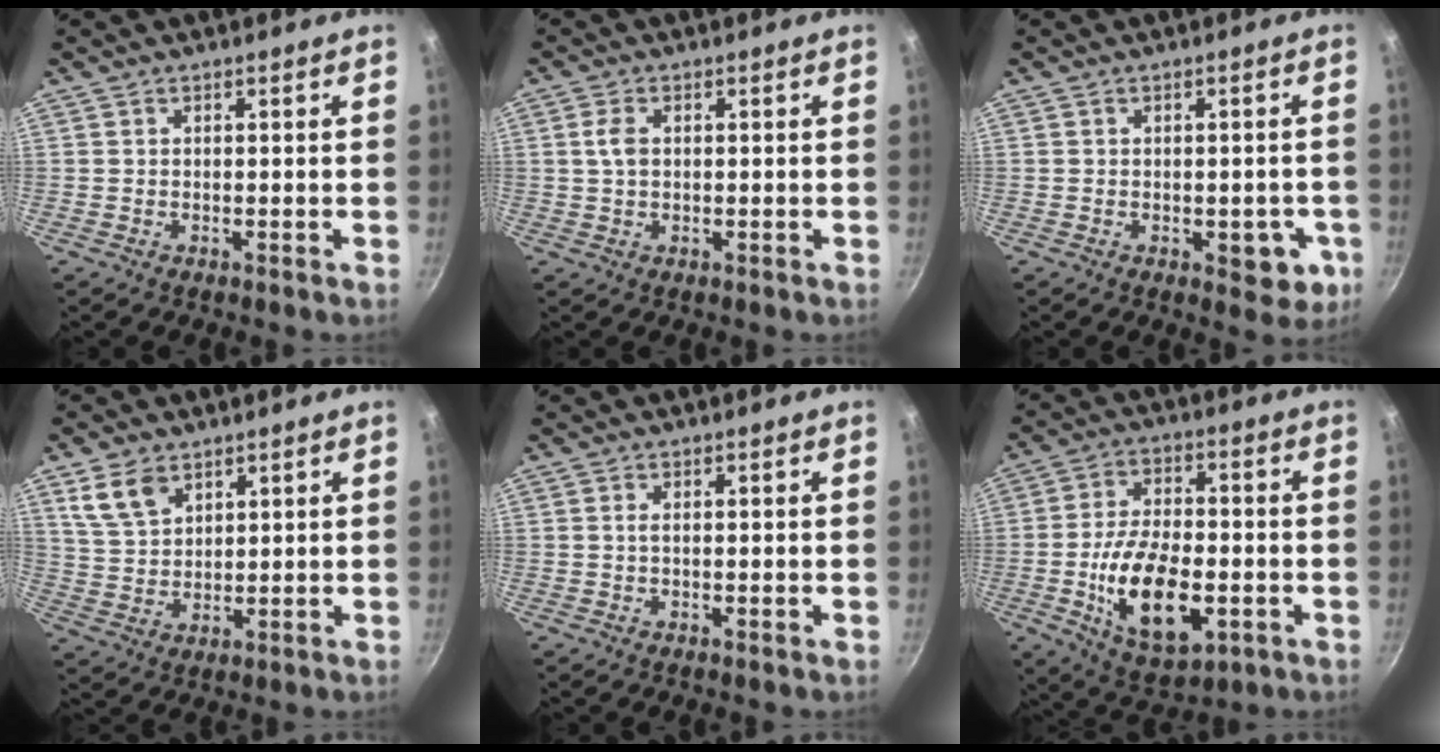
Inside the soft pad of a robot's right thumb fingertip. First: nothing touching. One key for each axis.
{"total": 3.2, "fx": 0.4, "fy": 2.1, "fz": 2.4, "tx": -0.048, "ty": 0.004, "tz": 0.007}
{"total": 6.5, "fx": -1.8, "fy": 3.8, "fz": 5.0, "tx": -0.028, "ty": 0.007, "tz": -0.020}
{"total": 7.4, "fx": 4.3, "fy": 4.5, "fz": 3.9, "tx": -0.059, "ty": -0.015, "tz": 0.092}
{"total": 1.0, "fx": 0.2, "fy": 0.2, "fz": 1.0, "tx": -0.018, "ty": 0.000, "tz": 0.000}
{"total": 16.8, "fx": -4.0, "fy": 8.8, "fz": 13.8, "tx": -0.231, "ty": 0.010, "tz": -0.060}